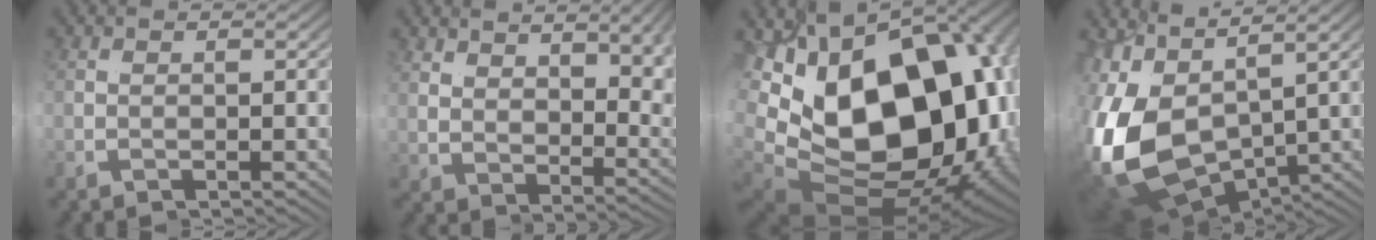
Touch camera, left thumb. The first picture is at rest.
{"total": 2.4, "force": [1.8, -1.2, 1.1], "torque": [-0.007, 0.007, 0.033]}
{"total": 22.1, "force": [0.3, 12.5, 18.2], "torque": [-0.301, -0.029, 0.019]}
{"total": 9.9, "force": [-2.4, 5.9, 7.6], "torque": [-0.193, -0.025, -0.029]}